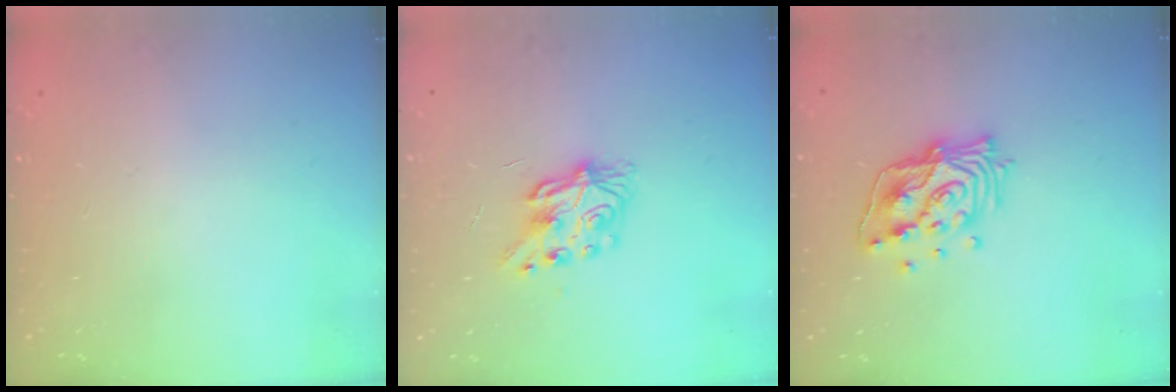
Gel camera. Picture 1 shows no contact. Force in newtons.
{"total": 8.4, "press": 8.3, "slide": 0.3}
{"total": 14.7, "press": 14.6, "slide": 1.3}